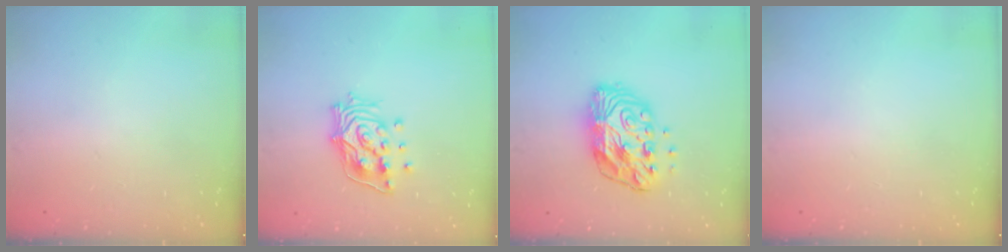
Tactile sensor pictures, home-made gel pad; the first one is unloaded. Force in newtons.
{"total": 12.9, "press": 12.8, "slide": 1.8}
{"total": 12.5, "press": 12.5, "slide": 0.9}
{"total": 0.0}